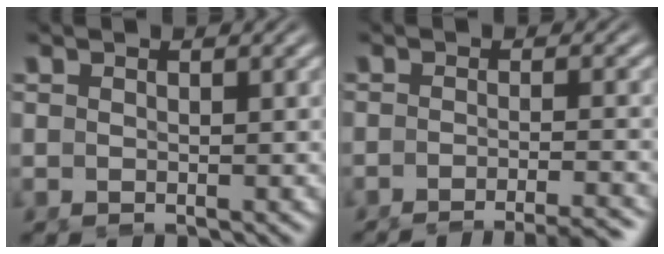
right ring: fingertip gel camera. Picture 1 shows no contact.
{"total": 7.7, "force": [-7.2, 0.8, 2.5], "torque": [-0.017, -0.013, -0.105]}